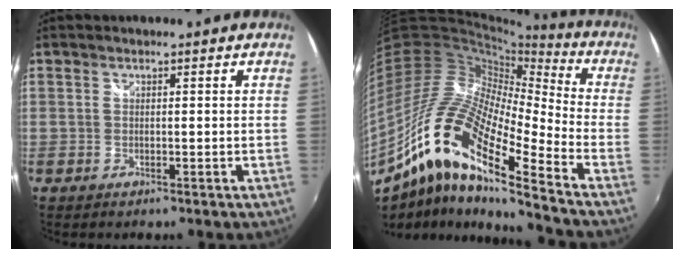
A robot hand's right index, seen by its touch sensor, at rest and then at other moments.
{"total": 21.8, "force": [-11.9, 5.0, 17.6], "torque": [-0.310, -0.028, -0.249]}